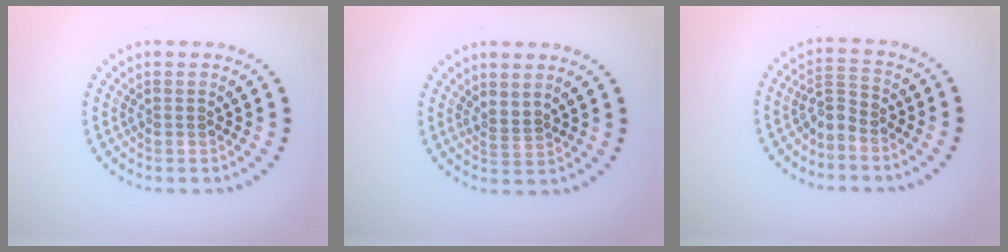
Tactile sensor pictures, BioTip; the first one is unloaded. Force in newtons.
{"total": 1.1, "press": 0.6, "slide": 1.0}
{"total": 2.0, "press": 1.4, "slide": 1.5}